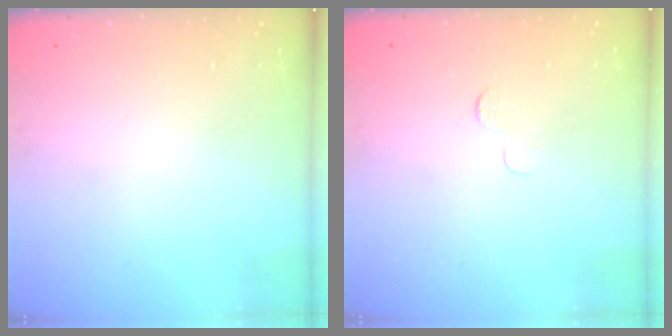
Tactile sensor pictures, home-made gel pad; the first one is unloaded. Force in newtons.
{"total": 2.5, "press": 2.5, "slide": 0.2}